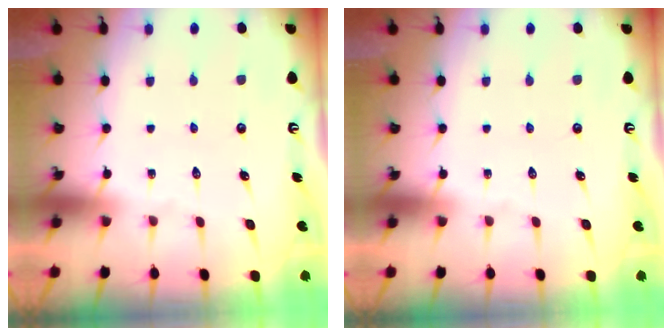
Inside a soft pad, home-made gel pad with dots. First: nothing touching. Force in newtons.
{"total": 0.0}